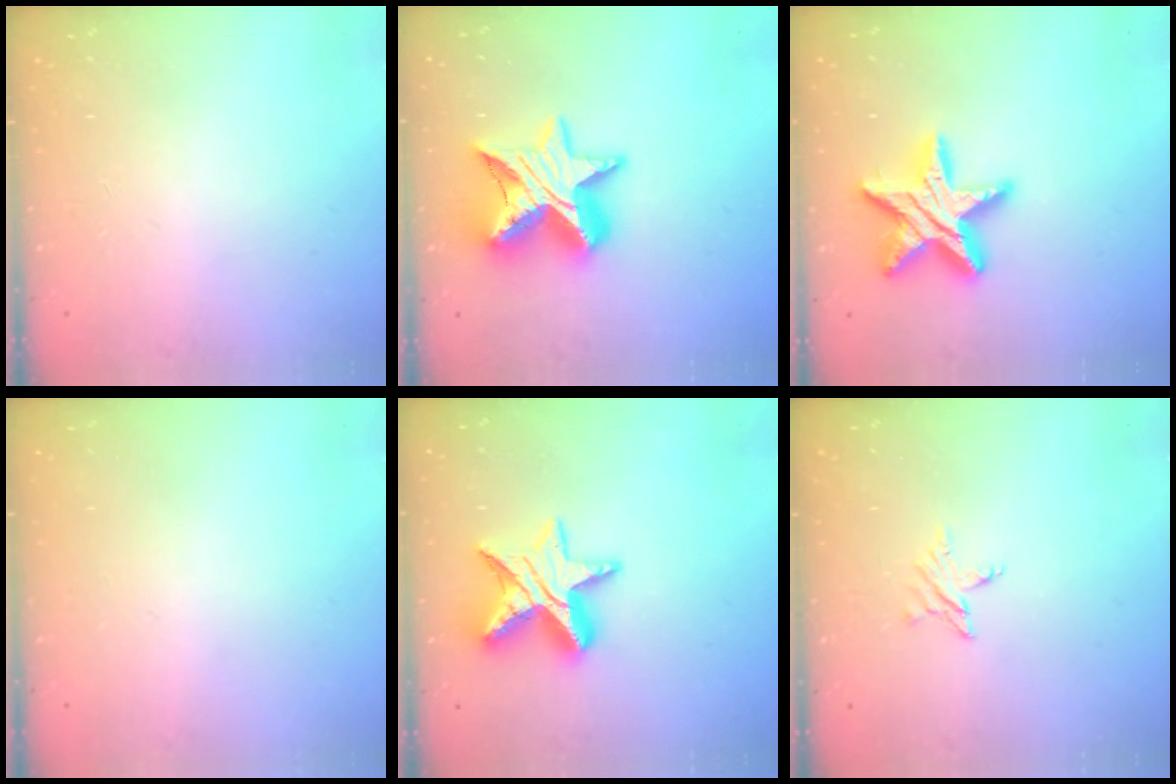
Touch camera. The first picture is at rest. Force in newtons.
{"total": 15.7, "press": 15.6, "slide": 1.1}
{"total": 16.6, "press": 16.6, "slide": 1.1}
{"total": 0.0}
{"total": 12.1, "press": 12.1, "slide": 1.0}
{"total": 4.8, "press": 4.8, "slide": 0.4}